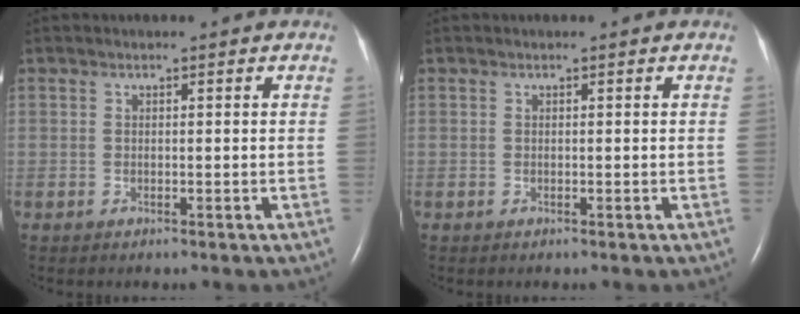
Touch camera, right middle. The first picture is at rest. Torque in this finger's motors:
{"motor_torque": [0.00, 0.00, 0.00, 0.00]}